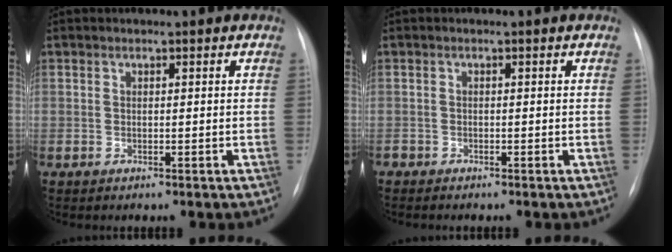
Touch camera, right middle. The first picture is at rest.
{"total": 1.1, "force": [-1.1, 0.4, 0.2], "torque": [-0.005, -0.001, -0.018]}